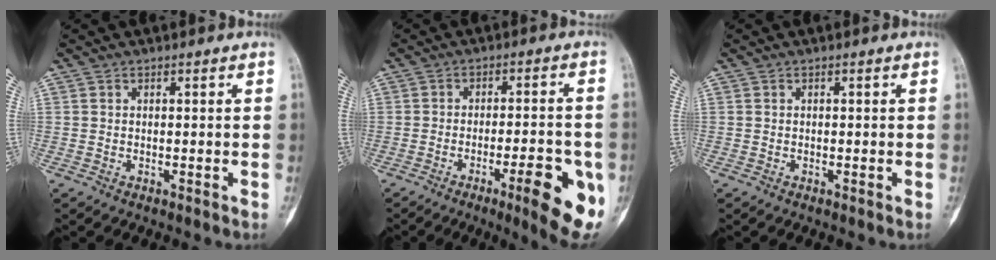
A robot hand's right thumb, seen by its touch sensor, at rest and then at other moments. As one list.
[{"total": 12.1, "force": [-4.8, 2.7, 10.7], "torque": [-0.134, 0.008, -0.060]}, {"total": 0.0}]